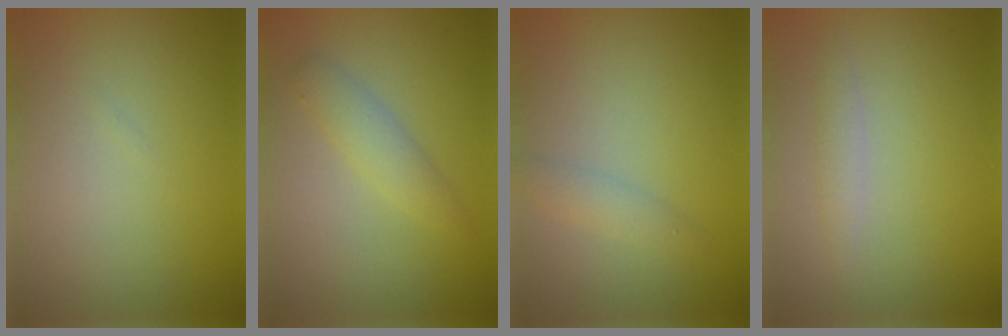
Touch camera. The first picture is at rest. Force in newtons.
{"total": 2.2, "press": 2.2, "slide": 0.1}
{"total": 1.4, "press": 1.4, "slide": 0.1}
{"total": 1.1, "press": 1.1, "slide": 0.0}